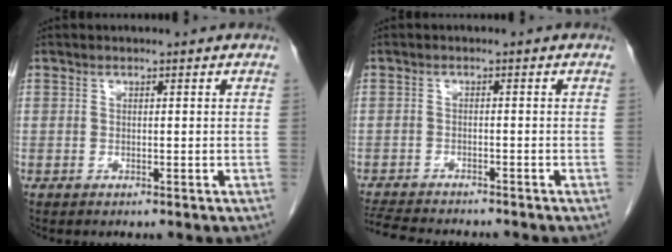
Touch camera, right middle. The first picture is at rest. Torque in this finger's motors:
{"motor_torque": [0.04, -0.04, 0.01, 0.03]}